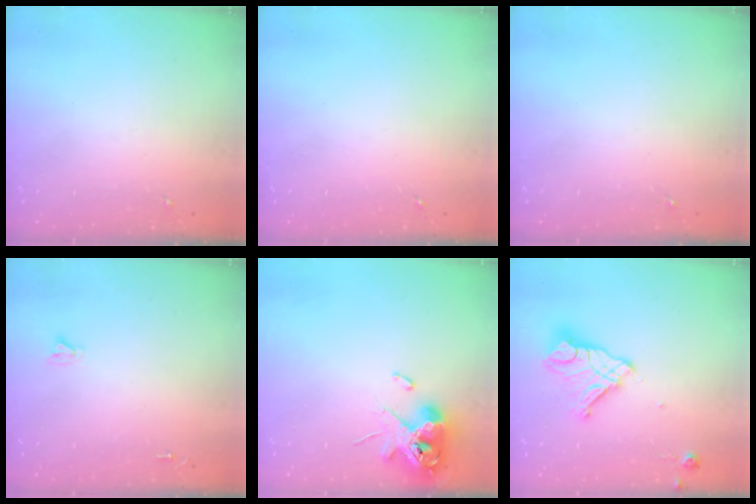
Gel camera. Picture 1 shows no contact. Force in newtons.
{"total": 0.0}
{"total": 0.0}
{"total": 2.0, "press": 2.0, "slide": 0.2}
{"total": 12.2, "press": 12.0, "slide": 2.0}
{"total": 14.6, "press": 14.5, "slide": 1.4}